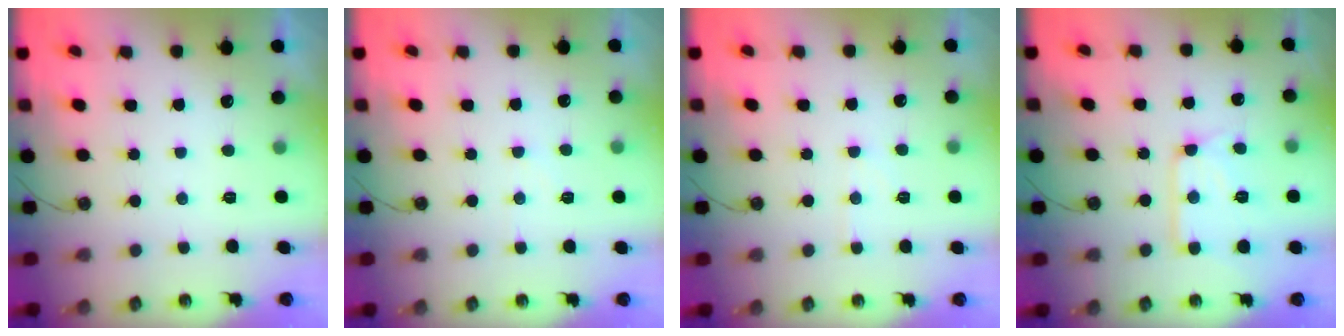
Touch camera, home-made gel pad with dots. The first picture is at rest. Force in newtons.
{"total": 3.7, "press": 3.6, "slide": 0.6}
{"total": 4.7, "press": 4.6, "slide": 0.8}
{"total": 12.1, "press": 12.0, "slide": 0.9}